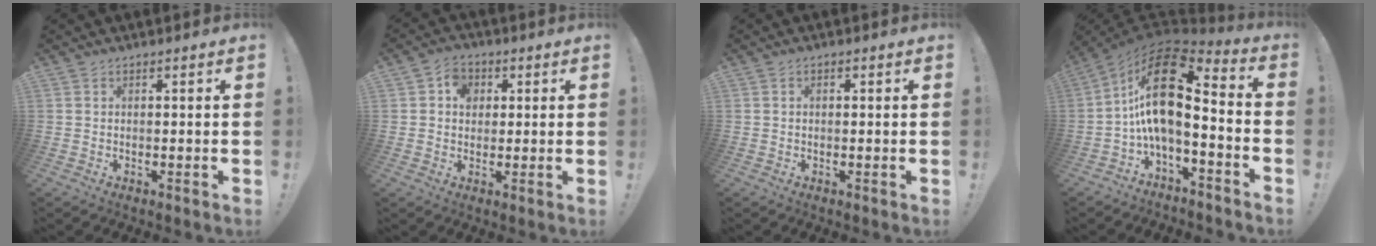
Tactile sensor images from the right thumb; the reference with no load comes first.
{"total": 5.8, "force": [1.0, 5.0, 2.8], "torque": [-0.034, 0.001, 0.016]}
{"total": 0.8, "force": [-0.4, 0.5, 0.6], "torque": [-0.012, 0.003, -0.007]}
{"total": 18.4, "force": [3.1, 7.6, 16.5], "torque": [-0.301, -0.018, 0.050]}